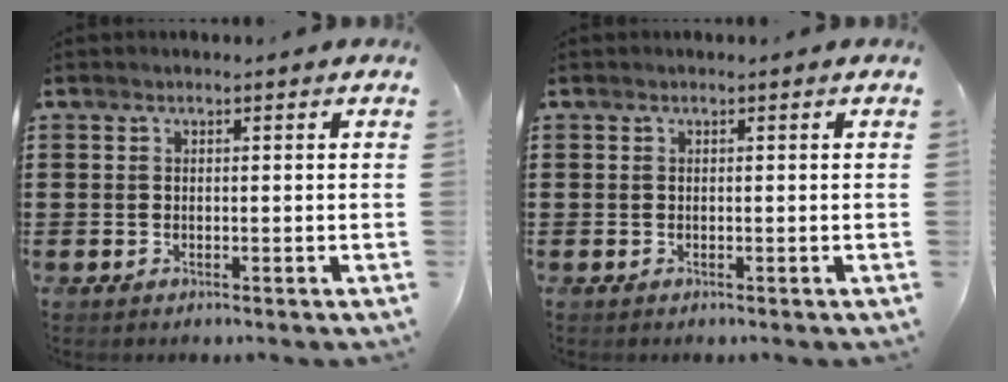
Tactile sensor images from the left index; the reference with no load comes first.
{"total": 0.0}